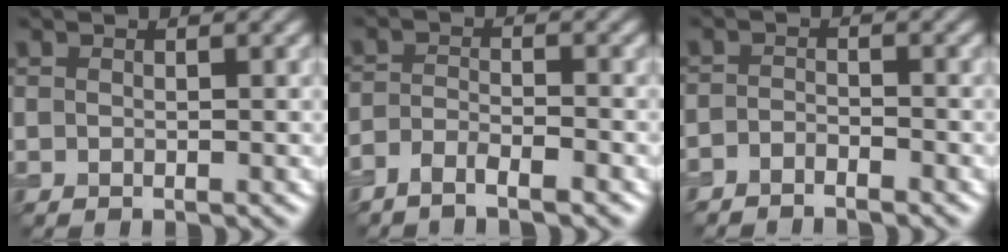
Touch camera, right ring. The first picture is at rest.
{"total": 2.3, "force": [-2.0, 0.5, 1.1], "torque": [-0.020, -0.002, -0.046]}
{"total": 1.7, "force": [-1.7, 0.1, 0.0], "torque": [0.000, -0.003, -0.040]}